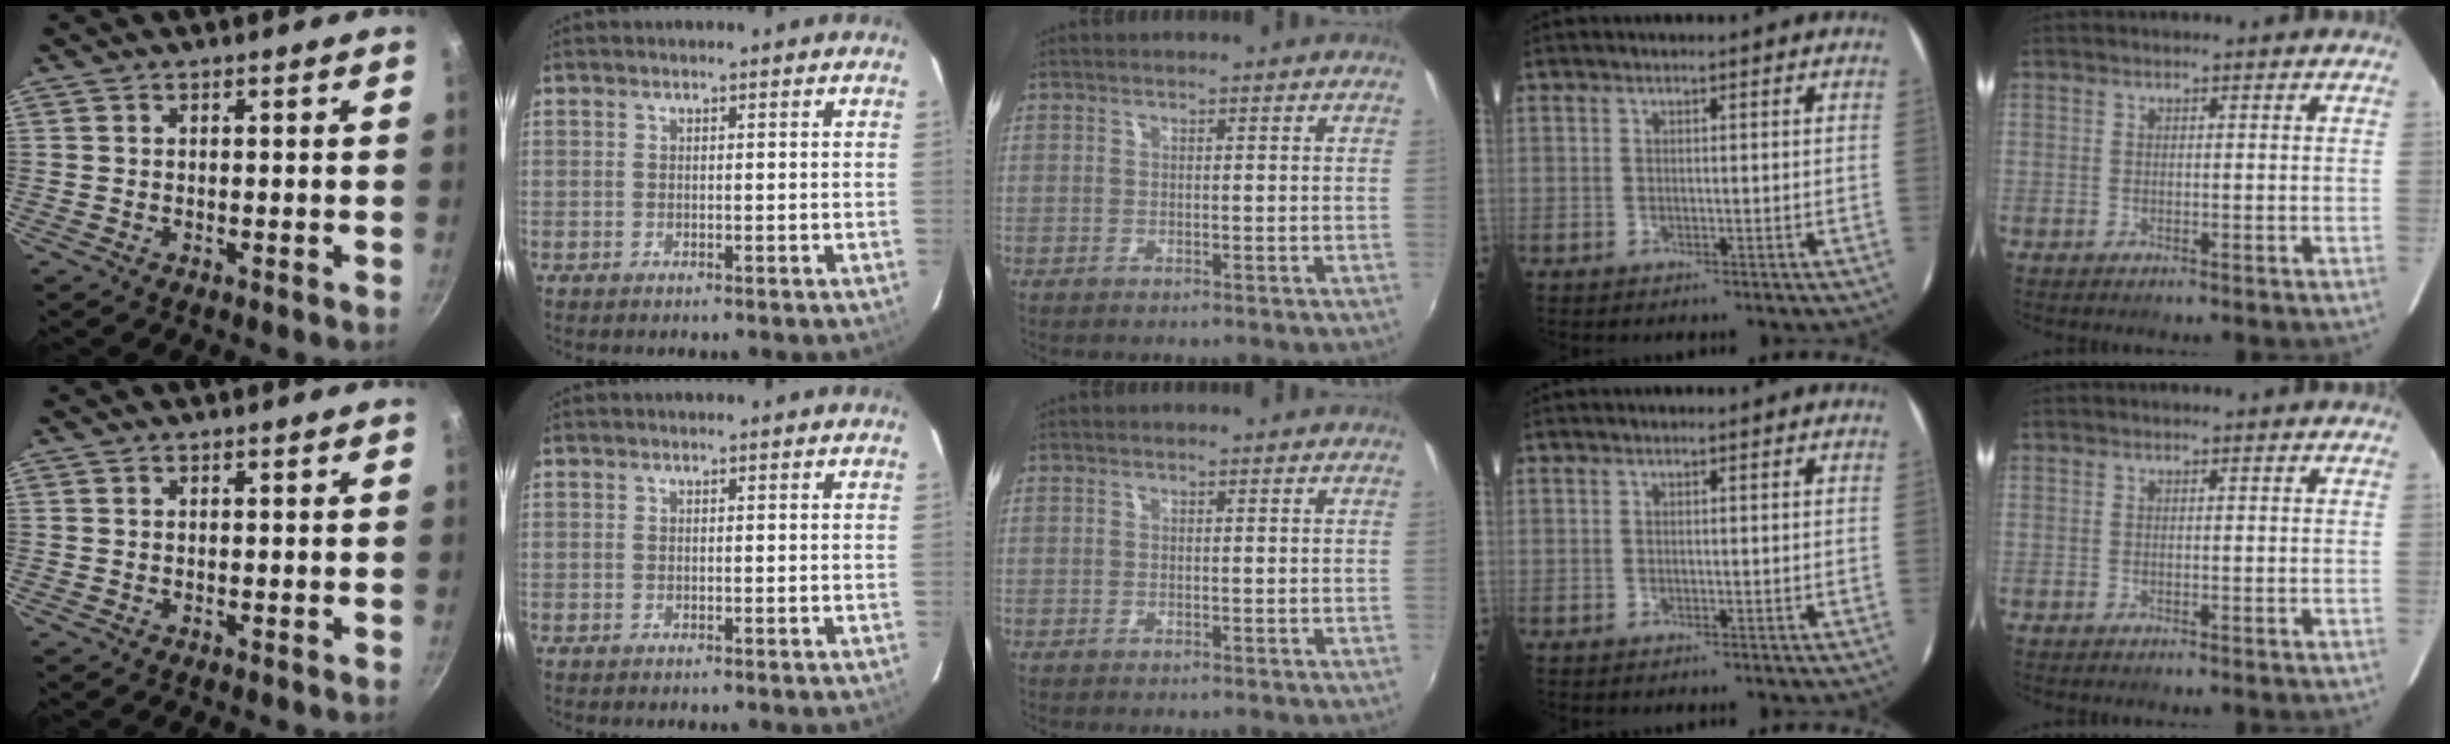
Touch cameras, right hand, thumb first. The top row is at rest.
{}